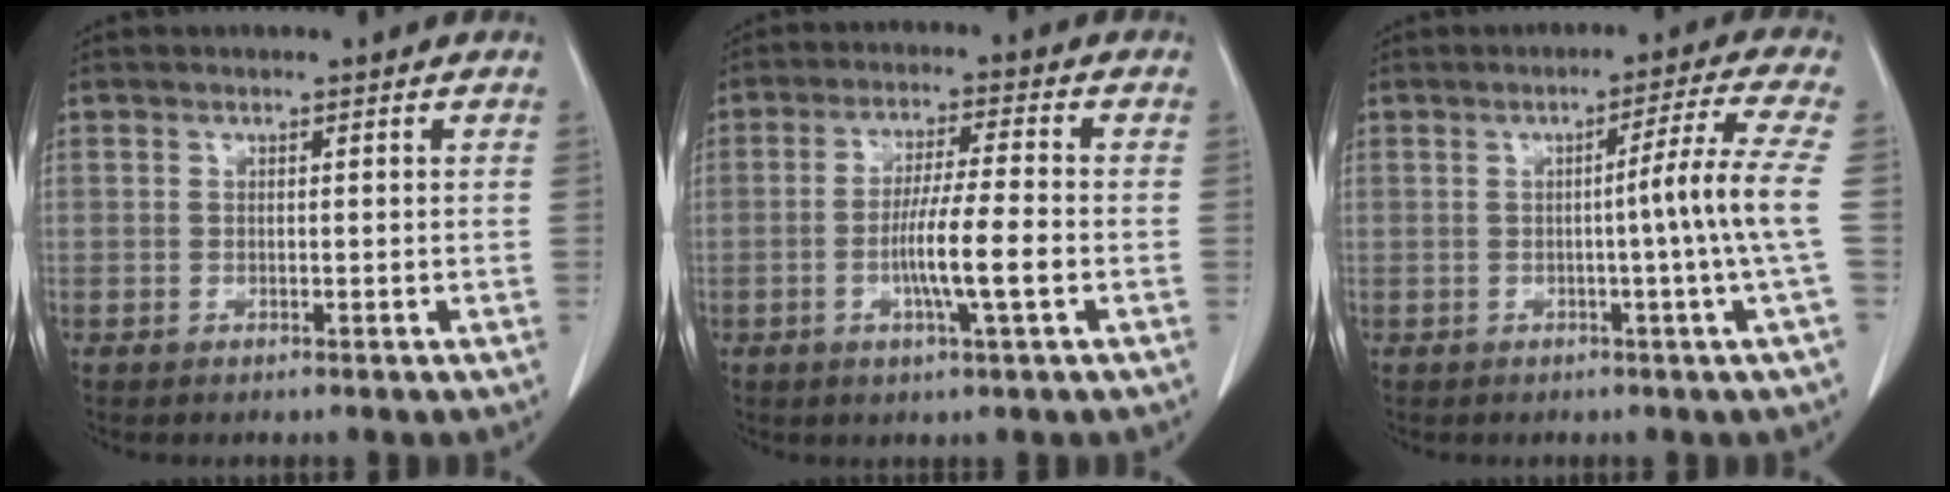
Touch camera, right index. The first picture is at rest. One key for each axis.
{"total": 8.1, "fx": -2.1, "fy": -0.2, "fz": 7.8, "tx": -0.140, "ty": -0.005, "tz": -0.040}
{"total": 7.7, "fx": -0.8, "fy": -2.5, "fz": 7.3, "tx": -0.098, "ty": -0.001, "tz": -0.010}